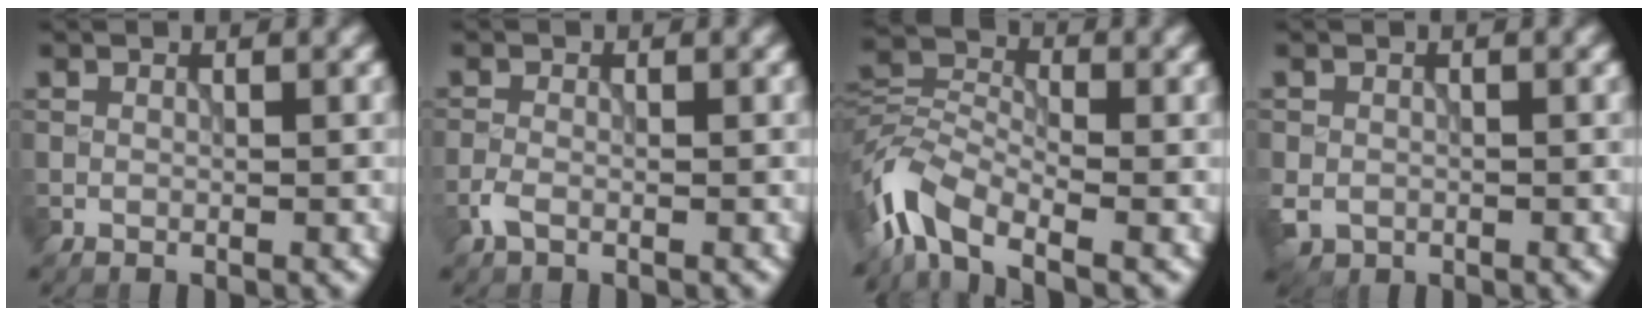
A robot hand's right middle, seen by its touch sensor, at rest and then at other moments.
{"total": 1.3, "force": [-0.8, 0.5, 0.9], "torque": [-0.025, 0.000, -0.021]}
{"total": 6.0, "force": [-3.8, 2.9, 3.6], "torque": [-0.069, 0.003, -0.095]}
{"total": 2.3, "force": [-0.8, 1.9, 1.1], "torque": [-0.027, -0.011, -0.019]}